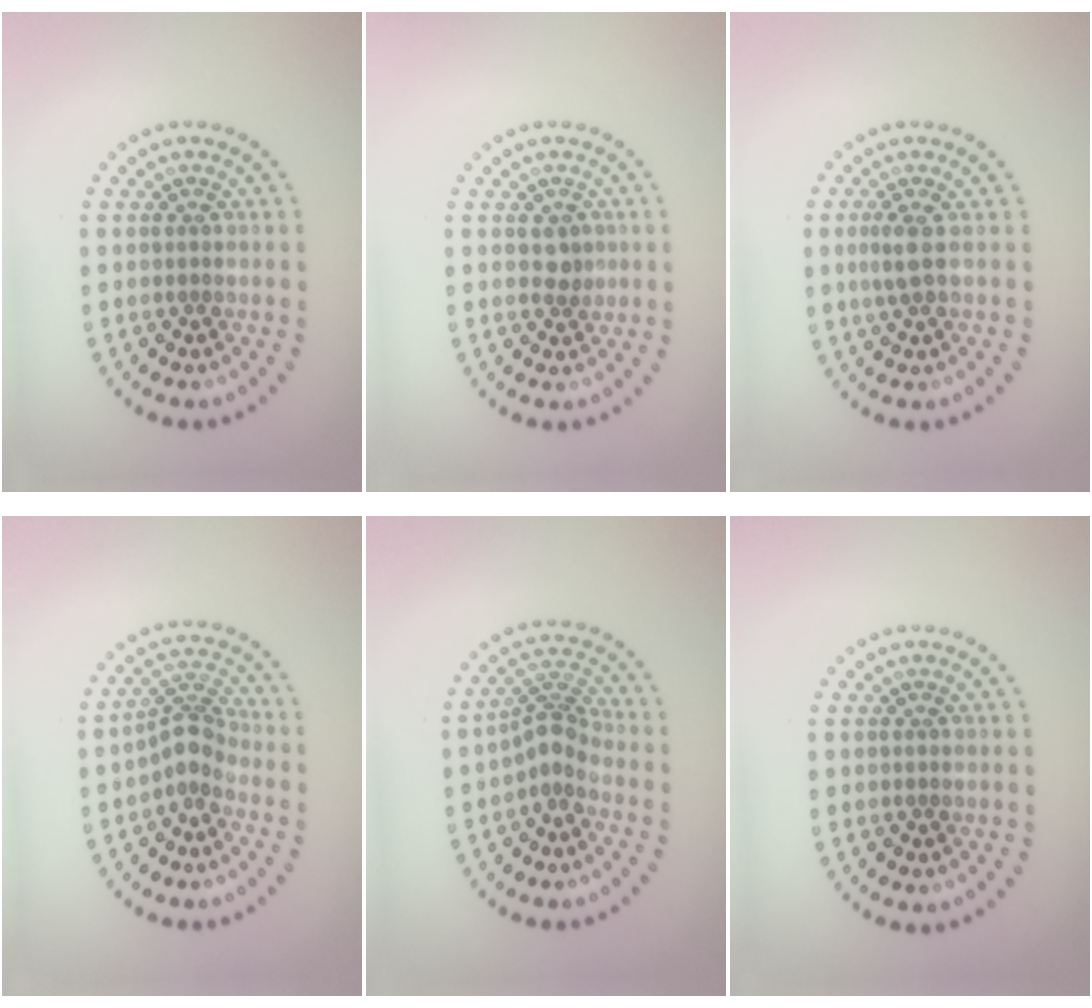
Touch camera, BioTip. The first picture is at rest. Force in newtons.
{"total": 1.5, "press": 1.4, "slide": 0.6}
{"total": 1.7, "press": 1.5, "slide": 0.7}
{"total": 2.9, "press": 2.1, "slide": 2.0}
{"total": 2.8, "press": 1.9, "slide": 2.0}
{"total": 0.0}